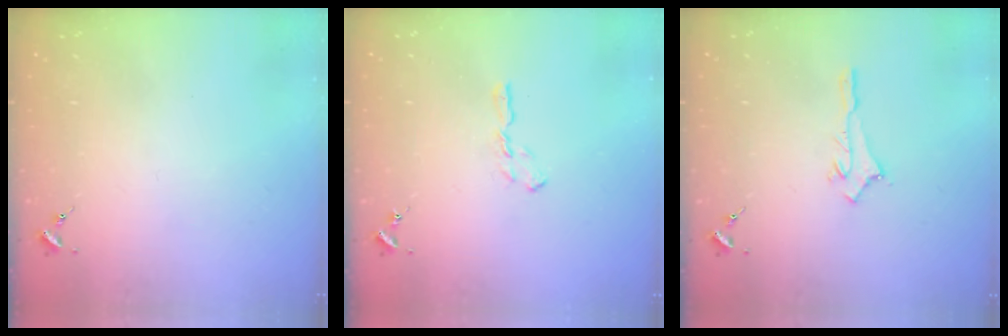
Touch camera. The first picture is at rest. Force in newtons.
{"total": 4.2, "press": 4.2, "slide": 0.5}
{"total": 2.7, "press": 2.7, "slide": 0.2}